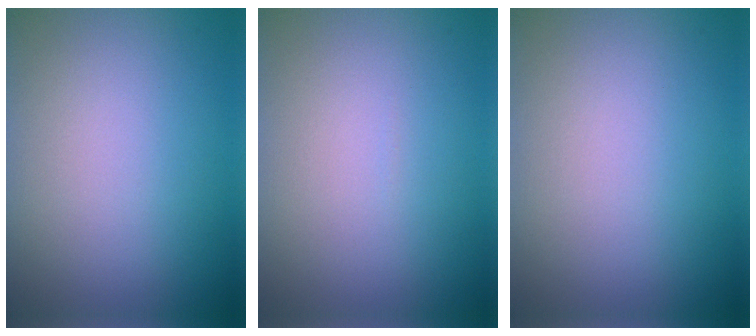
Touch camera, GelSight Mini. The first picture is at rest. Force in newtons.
{"total": 0.0}
{"total": 0.0}